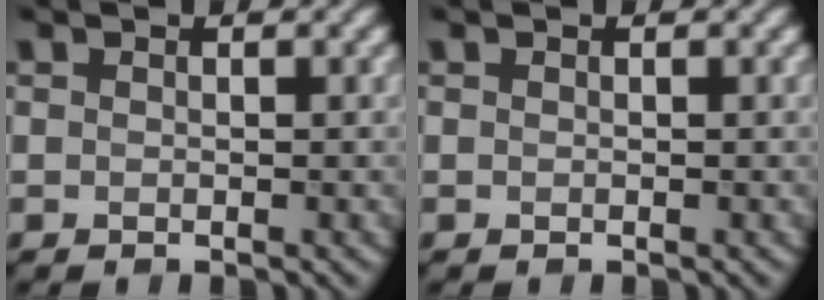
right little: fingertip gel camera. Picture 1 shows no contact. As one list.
[{"total": 0.0}]